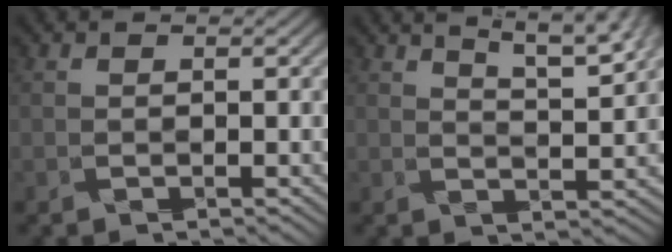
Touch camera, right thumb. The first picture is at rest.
{"total": 5.2, "force": [4.3, -0.2, 2.9], "torque": [-0.059, 0.005, 0.068]}